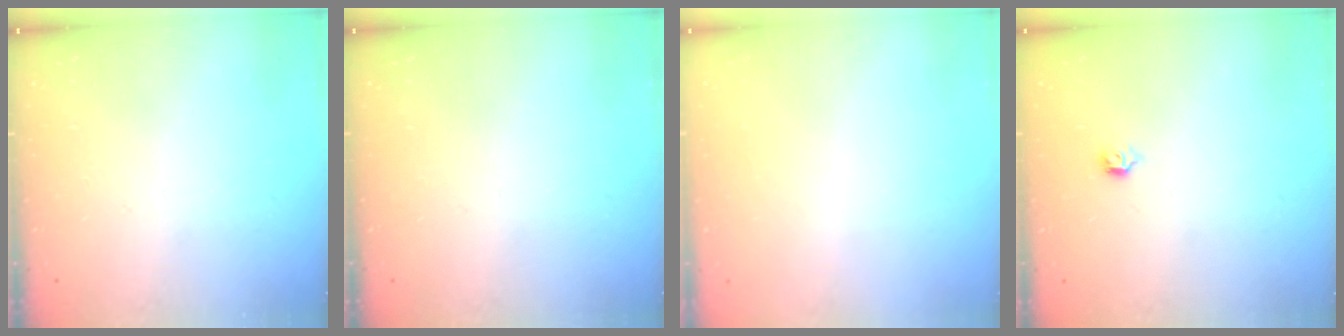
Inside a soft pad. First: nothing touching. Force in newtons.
{"total": 0.0}
{"total": 0.9, "press": 0.9, "slide": 0.1}
{"total": 3.4, "press": 3.3, "slide": 0.7}